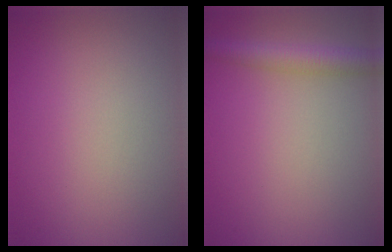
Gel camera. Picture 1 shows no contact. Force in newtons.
{"total": 3.2, "press": 3.2, "slide": 0.1}